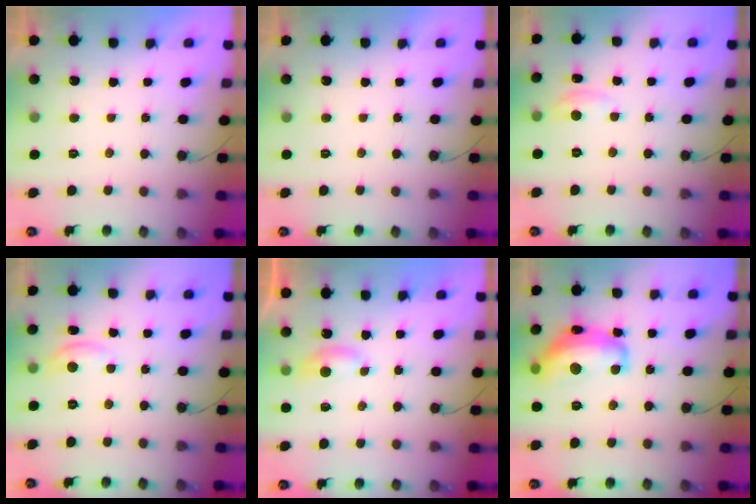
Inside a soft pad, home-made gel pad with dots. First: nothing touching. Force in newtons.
{"total": 0.0}
{"total": 3.1, "press": 3.0, "slide": 0.4}
{"total": 4.6, "press": 4.6, "slide": 0.2}
{"total": 3.5, "press": 3.5, "slide": 0.4}
{"total": 15.8, "press": 15.7, "slide": 1.2}